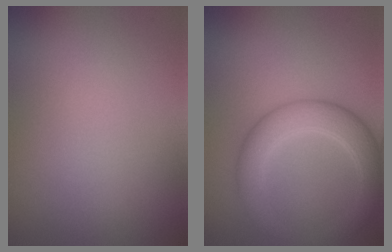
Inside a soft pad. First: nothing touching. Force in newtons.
{"total": 4.9, "press": 4.9, "slide": 0.1}